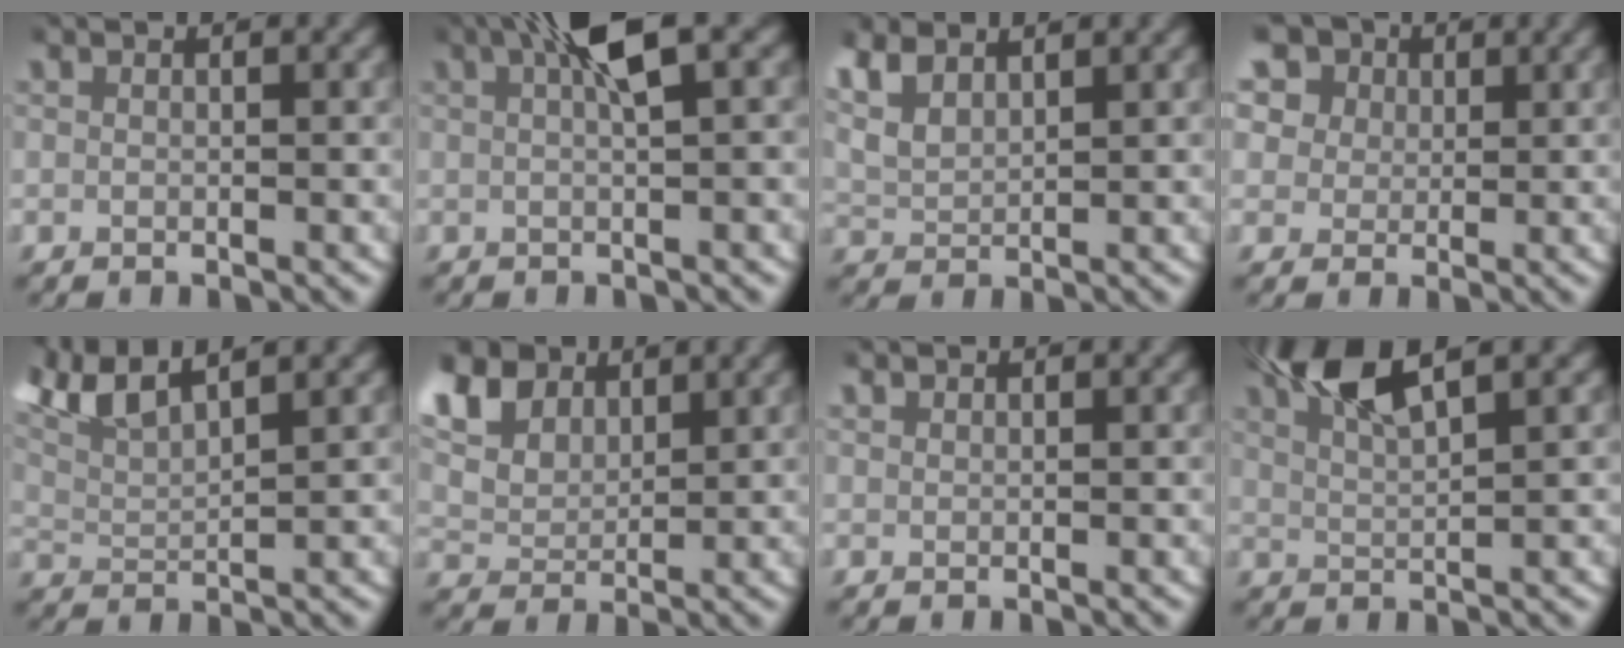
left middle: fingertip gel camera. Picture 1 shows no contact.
{"total": 4.4, "force": [1.6, 1.0, 4.0], "torque": [-0.071, 0.014, 0.021]}
{"total": 5.7, "force": [2.9, 4.1, 2.7], "torque": [-0.085, 0.002, 0.049]}
{"total": 9.8, "force": [4.2, 7.8, 4.3], "torque": [-0.102, 0.004, 0.064]}
{"total": 8.8, "force": [5.2, 5.6, 4.4], "torque": [-0.117, 0.017, 0.072]}
{"total": 10.2, "force": [4.8, 7.4, 5.0], "torque": [-0.114, 0.014, 0.070]}
{"total": 0.6, "force": [0.5, 0.3, 0.1], "torque": [-0.002, -0.001, 0.010]}
{"total": 6.5, "force": [4.1, 2.2, 4.5], "torque": [-0.094, 0.003, 0.069]}